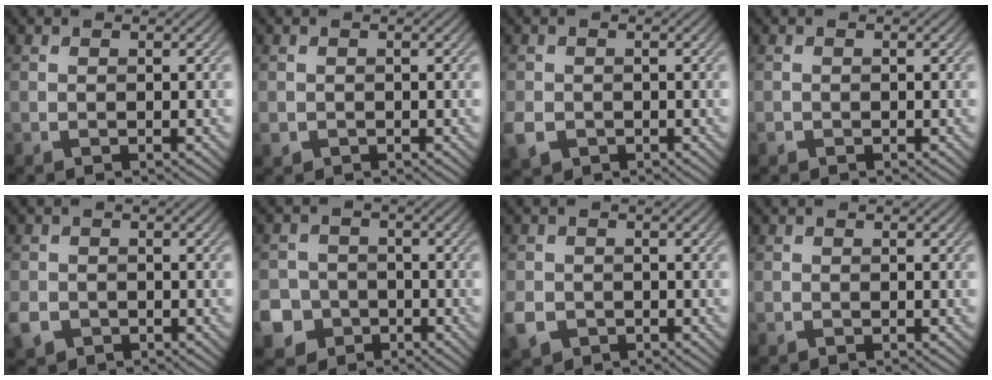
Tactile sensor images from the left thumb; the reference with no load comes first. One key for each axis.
{"total": 1.2, "fx": -0.4, "fy": 1.0, "fz": 0.3, "tx": -0.007, "ty": -0.009, "tz": -0.010}
{"total": 3.3, "fx": -1.3, "fy": 2.6, "fz": 1.6, "tx": -0.043, "ty": -0.013, "tz": -0.030}
{"total": 0.6, "fx": -0.4, "fy": 0.4, "fz": 0.1, "tx": -0.003, "ty": -0.004, "tz": -0.007}
{"total": 2.9, "fx": -1.4, "fy": 2.3, "fz": 1.2, "tx": -0.033, "ty": -0.011, "tz": -0.033}
{"total": 7.7, "fx": -3.7, "fy": 6.5, "fz": 1.7, "tx": -0.051, "ty": -0.024, "tz": -0.086}
{"total": 3.6, "fx": -1.5, "fy": 2.9, "fz": 1.6, "tx": -0.043, "ty": -0.012, "tz": -0.035}
{"total": 0.0}